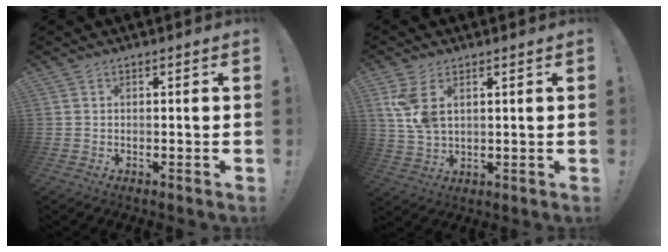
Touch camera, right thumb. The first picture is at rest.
{"total": 8.1, "force": [3.3, 4.5, 5.9], "torque": [-0.105, -0.013, 0.060]}